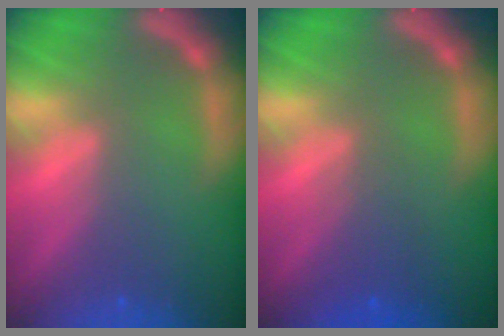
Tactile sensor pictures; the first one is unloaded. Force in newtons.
{"total": 2.5}